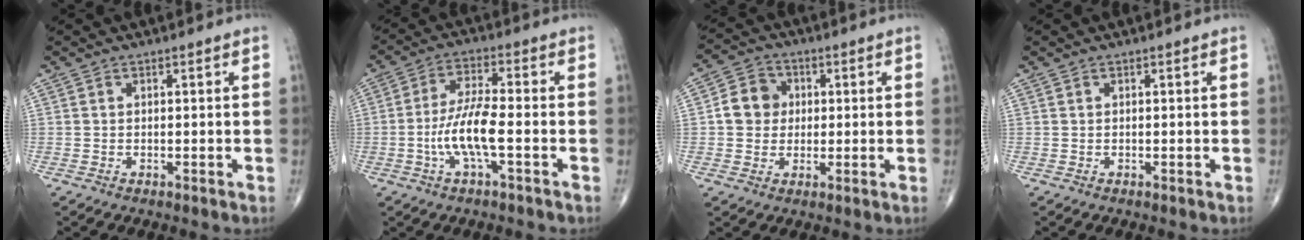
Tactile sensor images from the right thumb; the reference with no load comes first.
{"total": 8.5, "force": [-2.8, 2.3, 7.6], "torque": [-0.157, 0.027, -0.055]}
{"total": 7.1, "force": [0.6, 6.4, 3.2], "torque": [-0.032, 0.010, 0.001]}
{"total": 0.0}